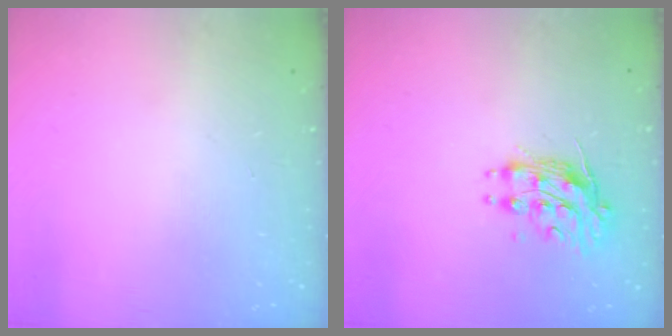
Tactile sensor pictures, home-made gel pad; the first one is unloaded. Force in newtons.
{"total": 10.9, "press": 10.9, "slide": 0.5}